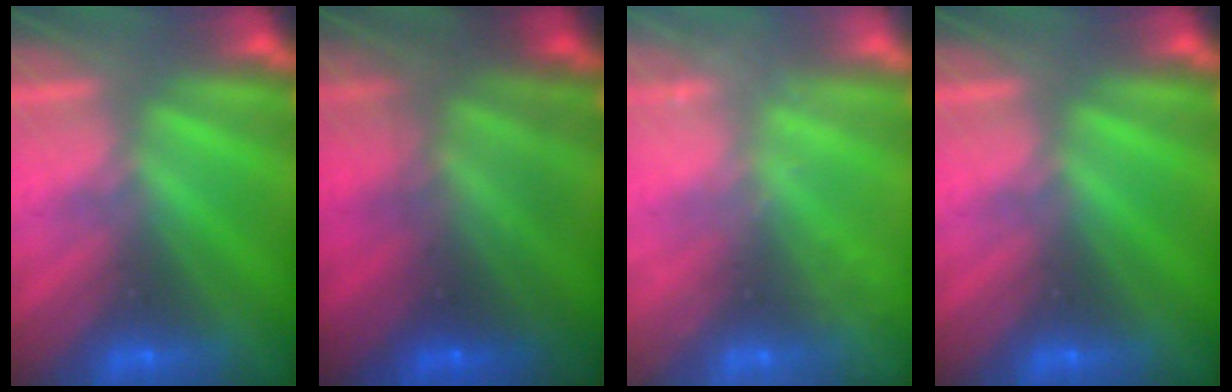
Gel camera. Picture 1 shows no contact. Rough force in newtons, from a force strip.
{"total": 7.7}
{"total": 2.3}
{"total": 0.0}